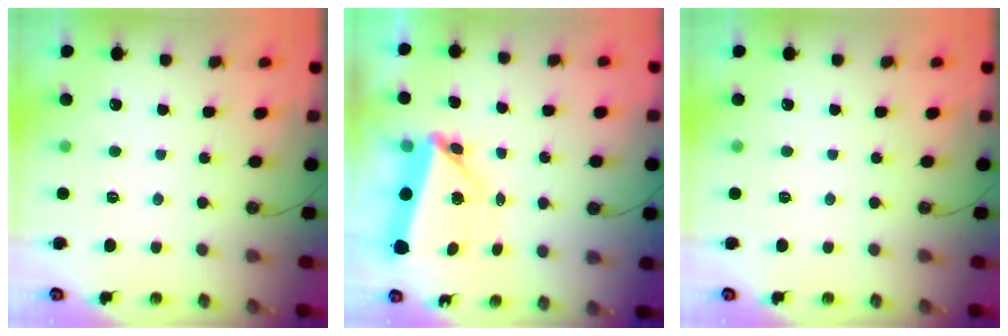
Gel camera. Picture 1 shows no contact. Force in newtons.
{"total": 6.1, "press": 6.1, "slide": 0.3}
{"total": 0.0}